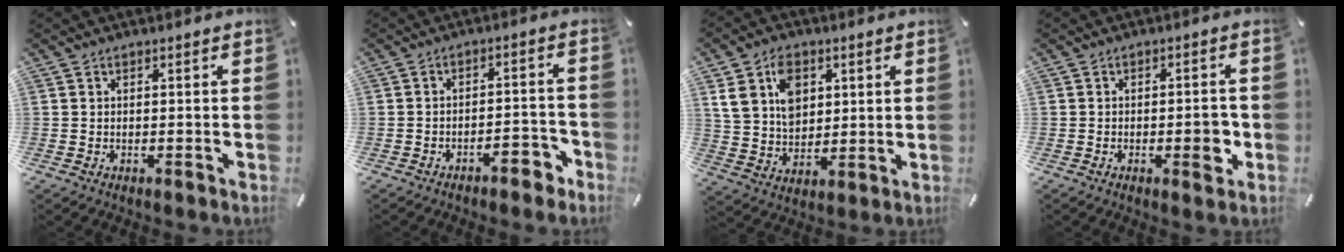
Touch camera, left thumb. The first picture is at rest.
{"total": 6.0, "force": [-4.1, 2.4, 3.6], "torque": [-0.053, 0.025, -0.070]}
{"total": 10.8, "force": [4.0, 8.2, 5.8], "torque": [-0.116, 0.003, 0.072]}
{"total": 5.4, "force": [-1.3, 2.4, 4.7], "torque": [-0.066, 0.008, -0.021]}